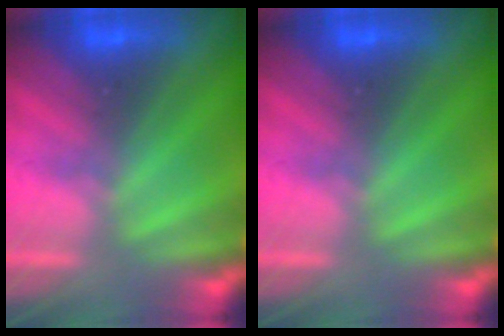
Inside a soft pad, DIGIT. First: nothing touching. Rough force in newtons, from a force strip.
{"total": 0.0}